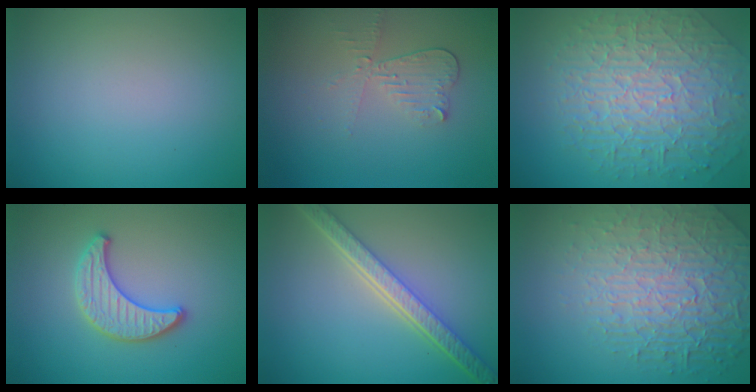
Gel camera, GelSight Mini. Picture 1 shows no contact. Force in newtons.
{"total": 2.3, "press": 2.1, "slide": 0.8}
{"total": 9.9, "press": 6.5, "slide": 7.5}
{"total": 3.3, "press": 3.3, "slide": 0.2}
{"total": 5.6, "press": 4.3, "slide": 3.7}
{"total": 7.1, "press": 5.5, "slide": 4.4}